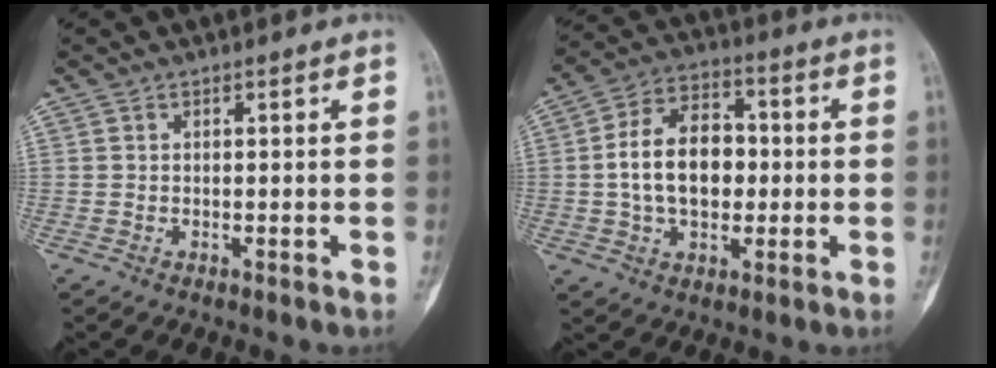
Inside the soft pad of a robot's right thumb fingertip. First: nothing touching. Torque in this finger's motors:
{"motor_torque": [1.31, 1.37, 0.84, -0.68, 0.36]}